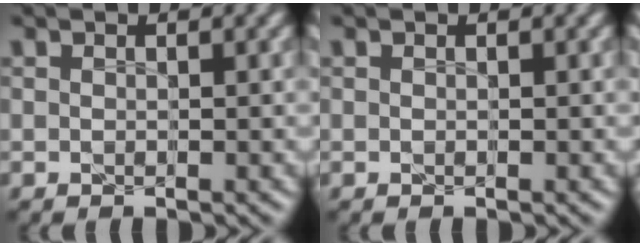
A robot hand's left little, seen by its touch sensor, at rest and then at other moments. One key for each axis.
{"total": 0.0}